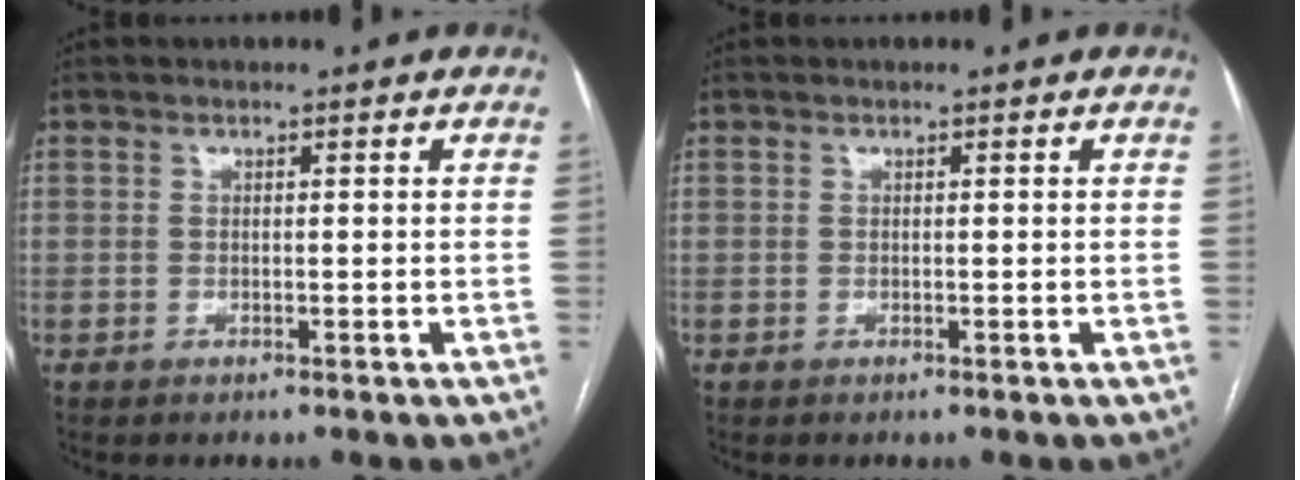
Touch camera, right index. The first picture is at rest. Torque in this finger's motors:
{"motor_torque": [0.07, 0.05, 0.01, 0.01]}